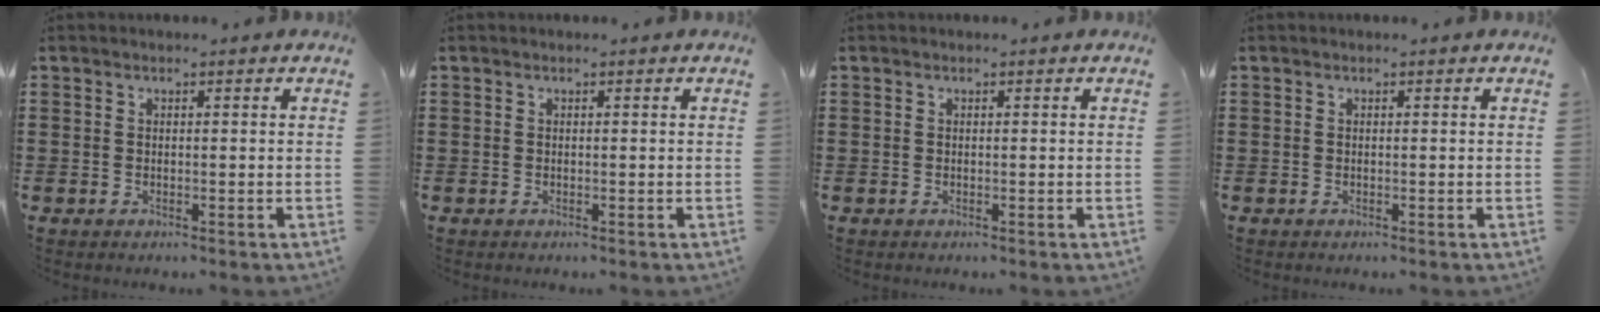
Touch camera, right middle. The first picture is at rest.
{"total": 0.0}
{"total": 0.0}
{"total": 0.0}